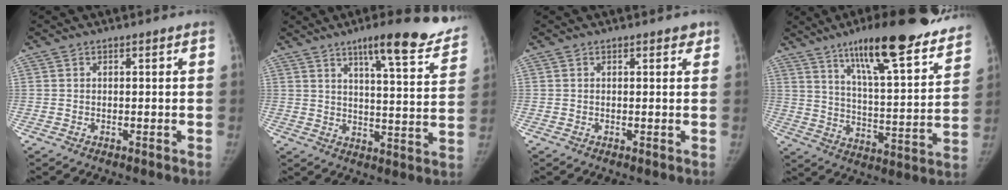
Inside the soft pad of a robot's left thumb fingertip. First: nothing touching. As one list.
[{"total": 17.6, "force": [12.8, 3.2, 11.7], "torque": [-0.125, -0.059, 0.169]}, {"total": 1.5, "force": [1.1, 0.7, 0.8], "torque": [-0.001, -0.003, 0.010]}, {"total": 26.6, "force": [19.3, 5.4, 17.5], "torque": [-0.230, -0.068, 0.285]}]